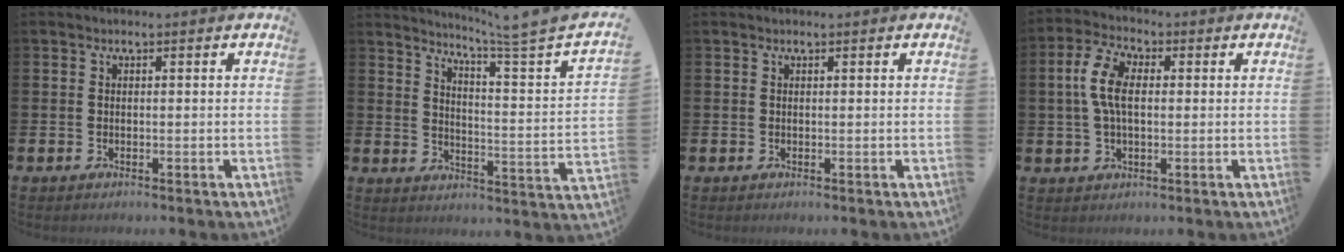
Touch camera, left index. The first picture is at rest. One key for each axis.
{"total": 4.4, "fx": 3.6, "fy": -1.4, "fz": 2.1, "tx": -0.048, "ty": -0.047, "tz": 0.046}
{"total": 0.0}
{"total": 6.5, "fx": 1.6, "fy": 3.5, "fz": 5.3, "tx": -0.114, "ty": 0.014, "tz": 0.024}